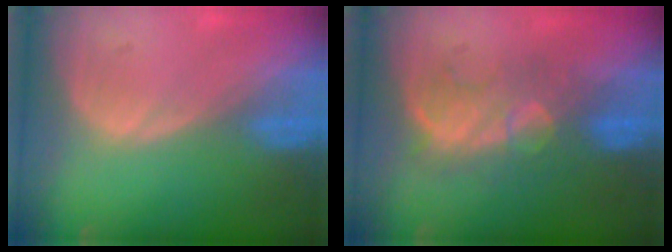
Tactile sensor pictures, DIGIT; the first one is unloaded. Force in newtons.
{"total": 8.1, "press": 7.9, "slide": 1.7}